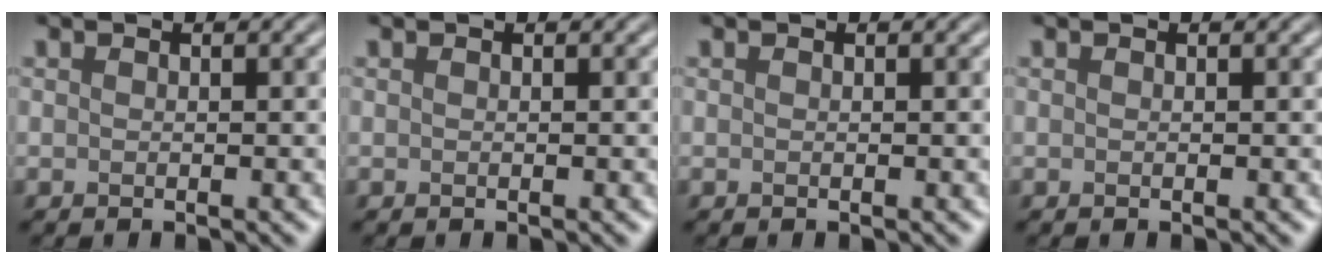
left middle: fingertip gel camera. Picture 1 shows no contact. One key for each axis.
{"total": 0.0}
{"total": 0.0}
{"total": 0.0}